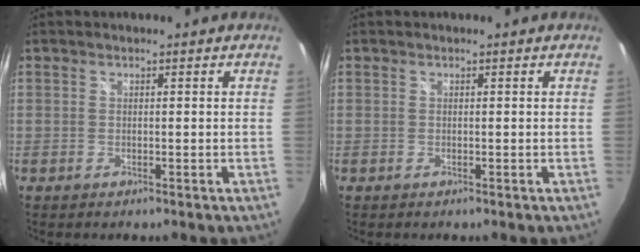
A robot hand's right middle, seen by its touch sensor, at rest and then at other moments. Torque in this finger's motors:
{"motor_torque": [-0.07, -0.07, 0.00, 0.01]}